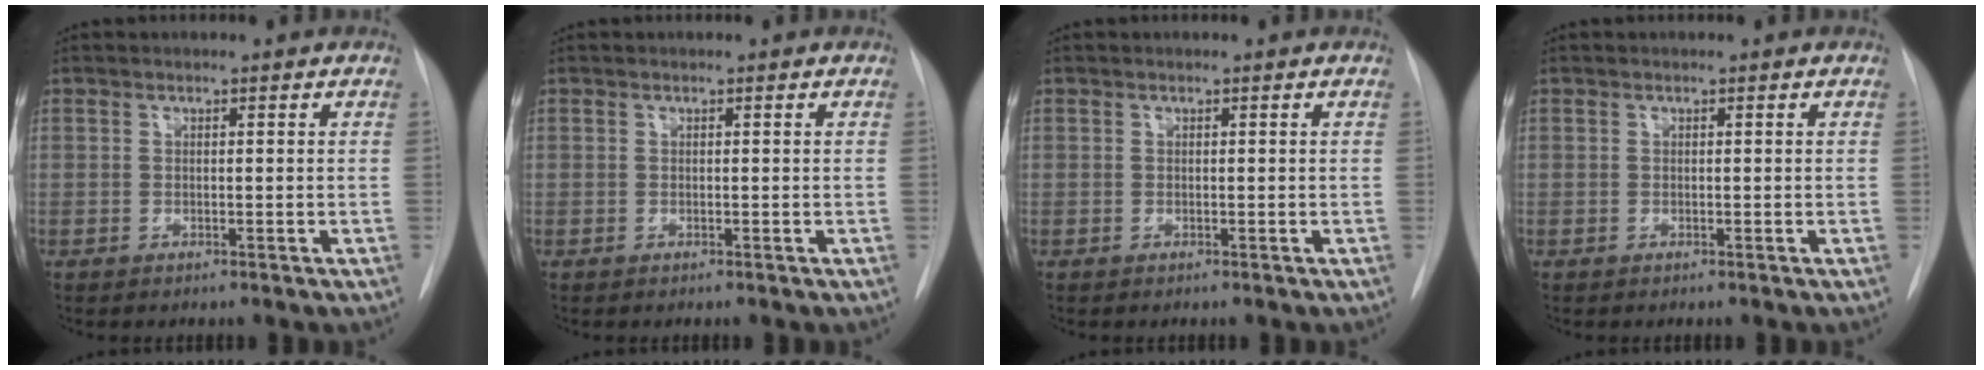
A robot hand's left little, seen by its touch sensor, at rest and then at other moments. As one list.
[{"total": 0.0}, {"total": 0.0}, {"total": 0.0}]